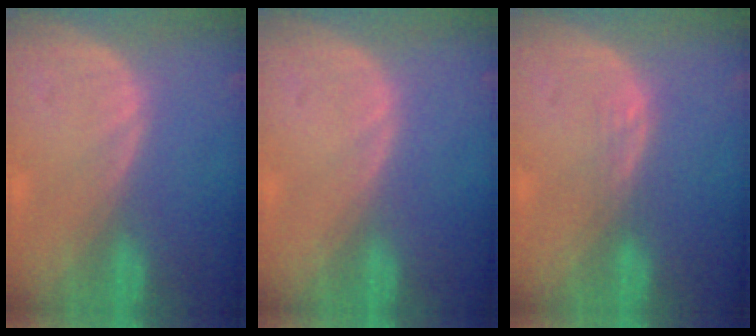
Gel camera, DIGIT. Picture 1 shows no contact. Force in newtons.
{"total": 0.0}
{"total": 1.1, "press": 1.1, "slide": 0.1}